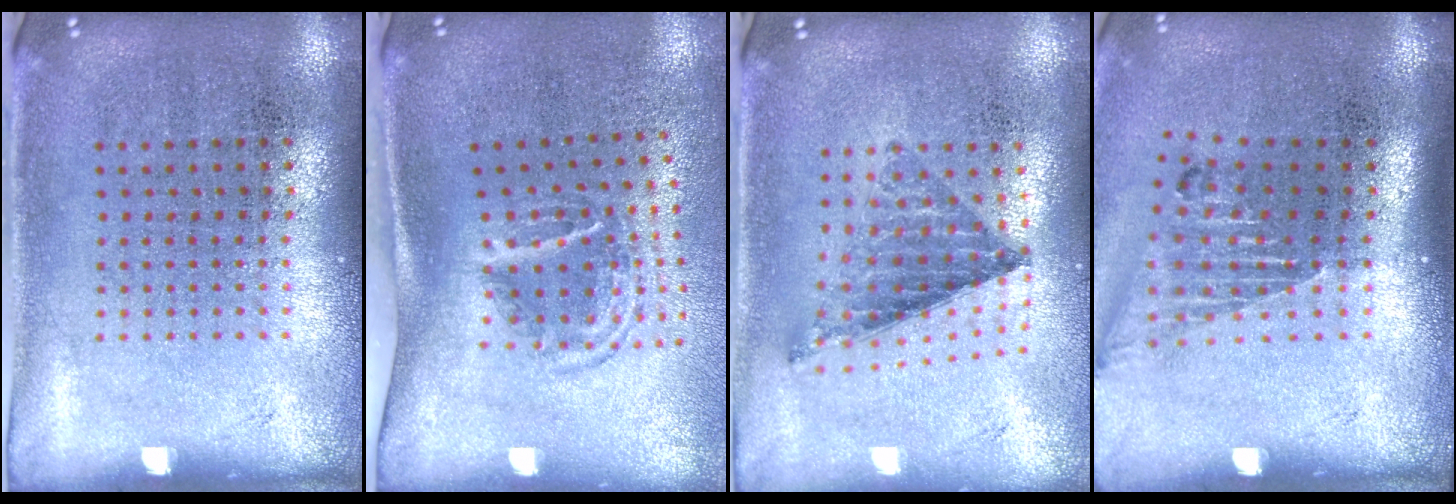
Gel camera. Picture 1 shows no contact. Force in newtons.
{"total": 1.8, "press": 1.1, "slide": 1.5}
{"total": 0.8, "press": 0.8, "slide": 0.1}
{"total": 1.6, "press": 1.2, "slide": 1.0}